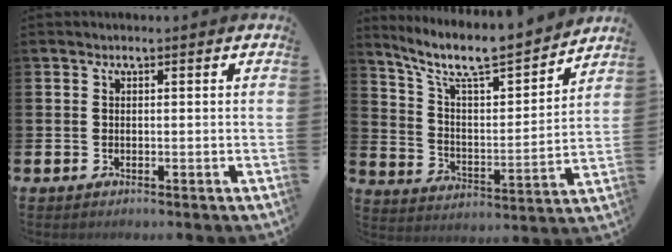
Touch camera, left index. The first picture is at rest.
{"total": 9.2, "force": [8.2, 1.6, 3.8], "torque": [-0.106, -0.062, 0.136]}